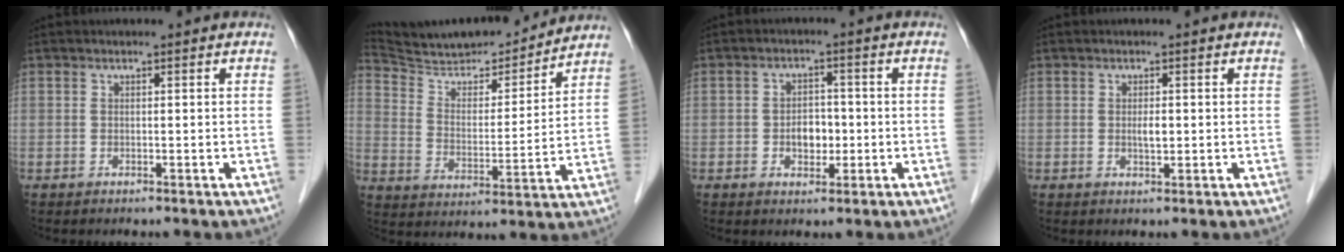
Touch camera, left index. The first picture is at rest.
{"total": 17.5, "force": [16.5, 2.5, 5.3], "torque": [-0.090, -0.005, 0.268]}
{"total": 3.8, "force": [-1.0, 2.5, 2.7], "torque": [-0.043, 0.004, -0.013]}
{"total": 1.5, "force": [-0.1, 0.5, 1.4], "torque": [-0.025, -0.004, -0.002]}